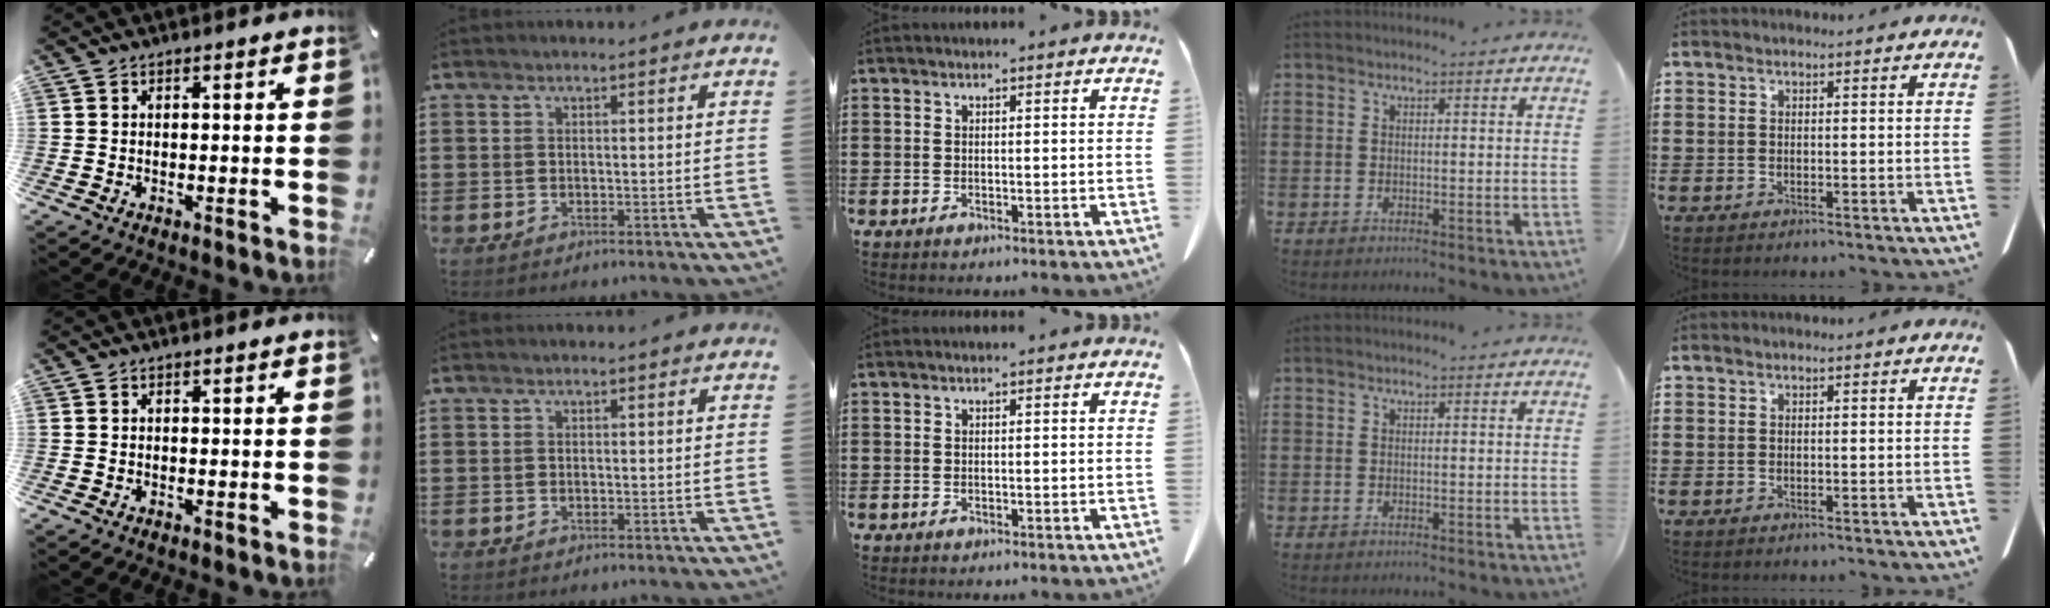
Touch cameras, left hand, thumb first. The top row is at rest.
{}